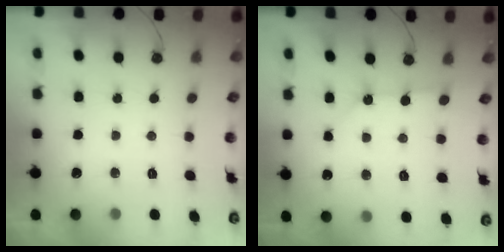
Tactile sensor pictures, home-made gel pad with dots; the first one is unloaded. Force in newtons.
{"total": 2.5, "press": 2.5, "slide": 0.3}